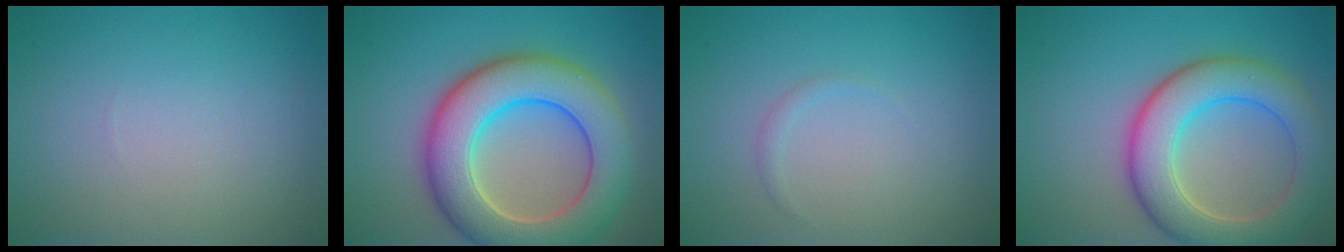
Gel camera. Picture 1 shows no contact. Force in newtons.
{"total": 10.3, "press": 10.3, "slide": 0.7}
{"total": 0.6, "press": 0.6, "slide": 0.1}
{"total": 7.7, "press": 7.7, "slide": 0.5}